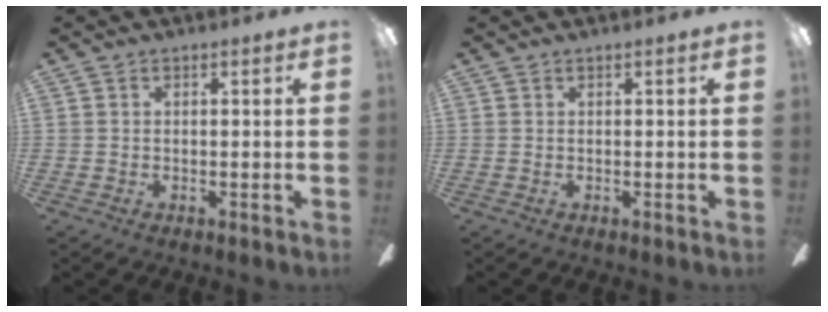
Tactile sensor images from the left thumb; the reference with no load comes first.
{"total": 0.0}